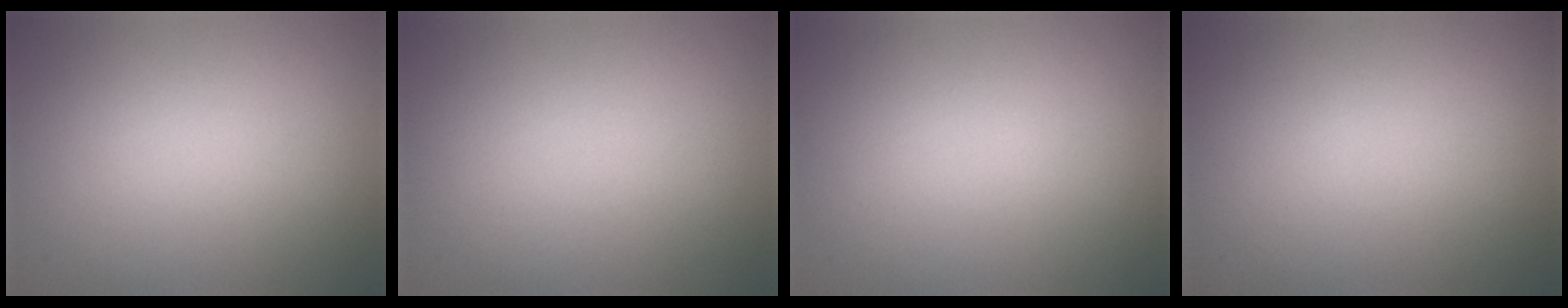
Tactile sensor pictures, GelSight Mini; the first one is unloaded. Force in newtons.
{"total": 0.0}
{"total": 0.0}
{"total": 0.0}